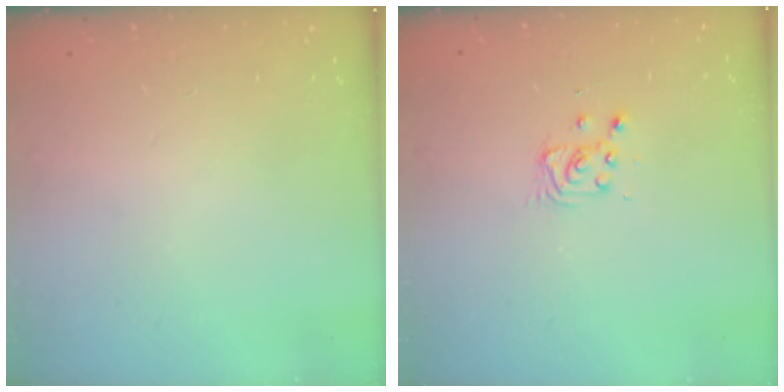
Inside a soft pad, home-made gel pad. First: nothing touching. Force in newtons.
{"total": 3.3, "press": 3.3, "slide": 0.4}